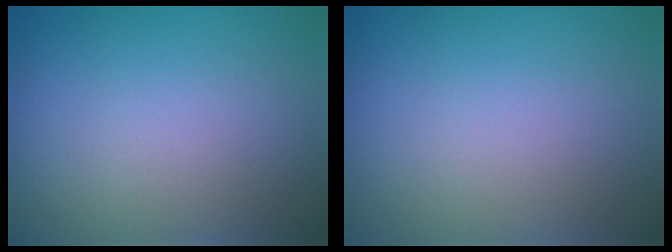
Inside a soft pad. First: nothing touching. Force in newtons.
{"total": 0.0}